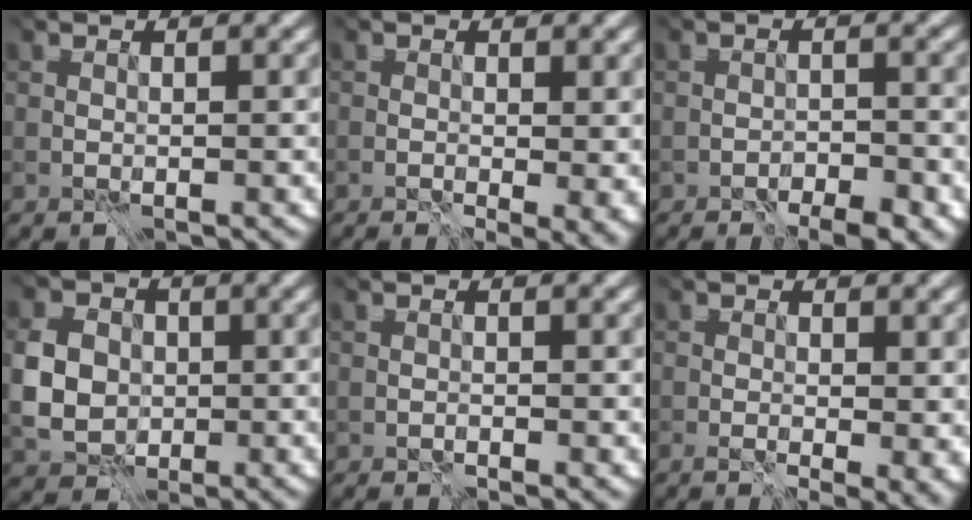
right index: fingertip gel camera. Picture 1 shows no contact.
{"total": 3.9, "force": [0.8, 2.0, 3.3], "torque": [-0.022, 0.002, 0.005]}
{"total": 4.9, "force": [-4.8, 0.5, 0.7], "torque": [0.018, -0.004, -0.069]}
{"total": 7.2, "force": [-2.3, 5.9, 3.4], "torque": [-0.098, 0.024, -0.022]}
{"total": 1.0, "force": [-0.8, -0.5, -0.3], "torque": [0.010, -0.004, -0.024]}
{"total": 5.3, "force": [1.0, 2.6, 4.5], "torque": [-0.040, 0.008, 0.011]}